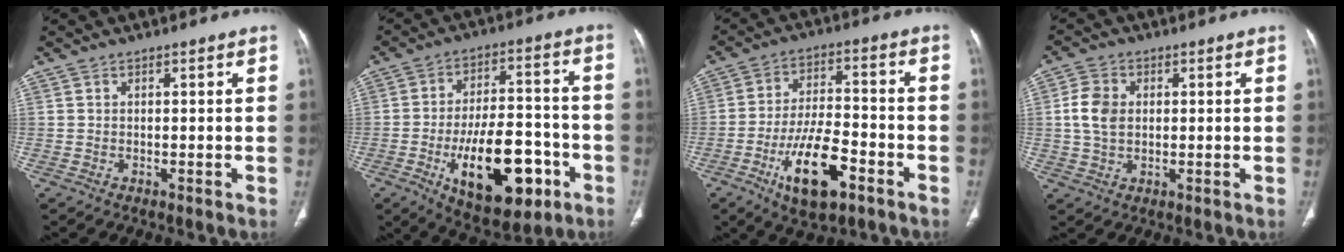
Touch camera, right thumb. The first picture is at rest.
{"total": 19.6, "force": [-7.5, 9.4, 15.5], "torque": [-0.214, 0.035, -0.102]}
{"total": 13.7, "force": [-6.5, 5.6, 10.6], "torque": [-0.184, 0.027, -0.107]}
{"total": 6.0, "force": [0.7, 4.4, 4.1], "torque": [-0.082, 0.004, 0.012]}